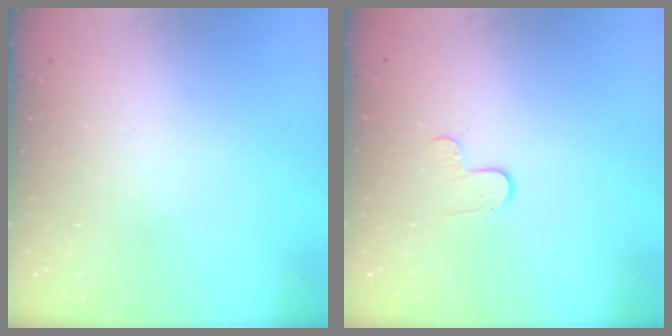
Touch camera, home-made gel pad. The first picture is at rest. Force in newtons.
{"total": 5.5, "press": 5.5, "slide": 0.6}